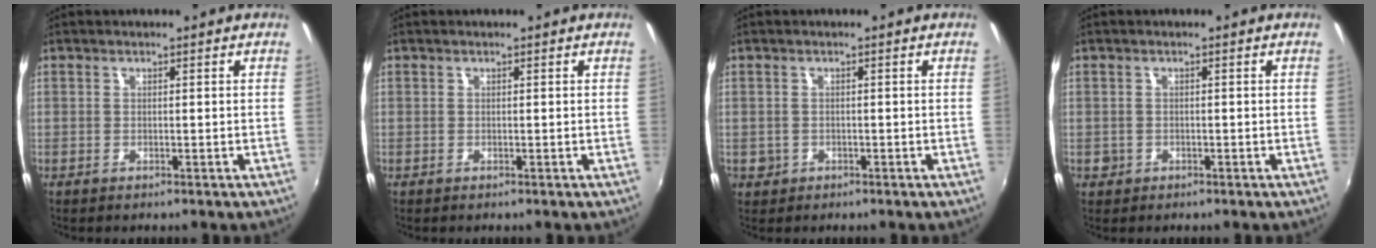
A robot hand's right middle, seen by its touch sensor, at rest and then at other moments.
{"total": 0.0}
{"total": 2.4, "force": [-0.6, 2.2, 0.6], "torque": [-0.017, -0.004, -0.007]}
{"total": 1.7, "force": [-0.5, 1.5, 0.4], "torque": [-0.010, -0.004, -0.008]}